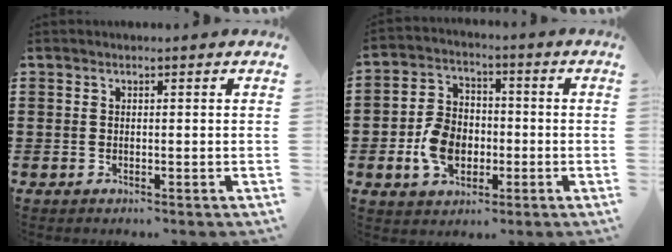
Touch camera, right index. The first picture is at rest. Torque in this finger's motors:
{"motor_torque": [1.07, -1.07, 0.42, 0.09]}